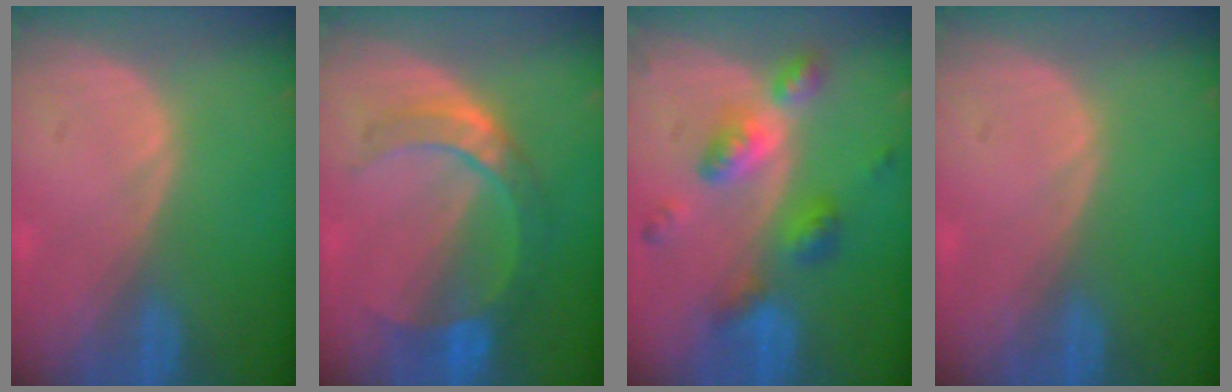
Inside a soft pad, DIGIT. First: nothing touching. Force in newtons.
{"total": 7.2, "press": 6.9, "slide": 1.9}
{"total": 7.4, "press": 7.4, "slide": 0.6}
{"total": 0.0}